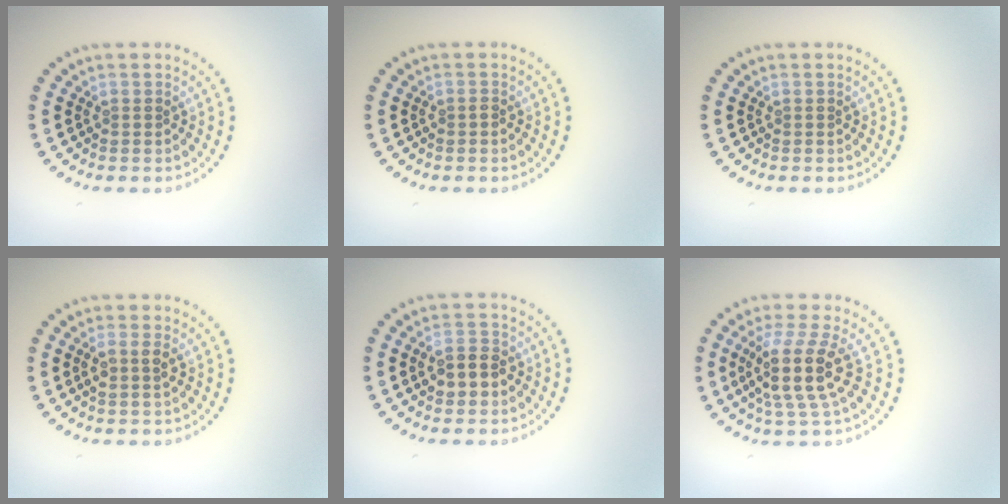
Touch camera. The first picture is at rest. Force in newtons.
{"total": 0.7, "press": 0.7, "slide": 0.1}
{"total": 0.0}
{"total": 1.8, "press": 1.7, "slide": 0.6}
{"total": 2.9, "press": 2.9, "slide": 0.3}
{"total": 4.7, "press": 3.8, "slide": 2.8}